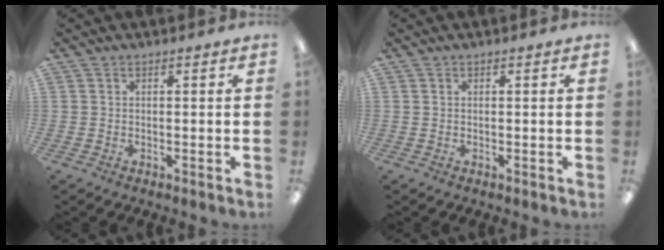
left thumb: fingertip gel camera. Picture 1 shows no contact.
{"total": 0.0}